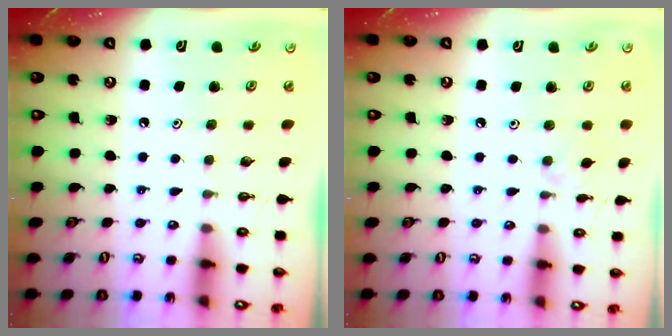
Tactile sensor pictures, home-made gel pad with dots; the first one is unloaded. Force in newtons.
{"total": 2.6, "press": 2.5, "slide": 0.5}